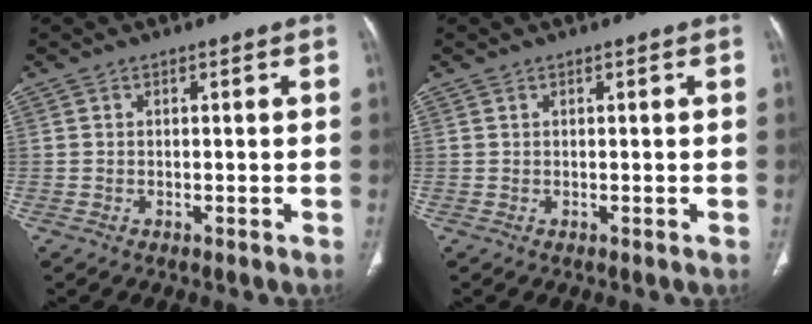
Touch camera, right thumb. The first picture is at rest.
{"total": 0.0}